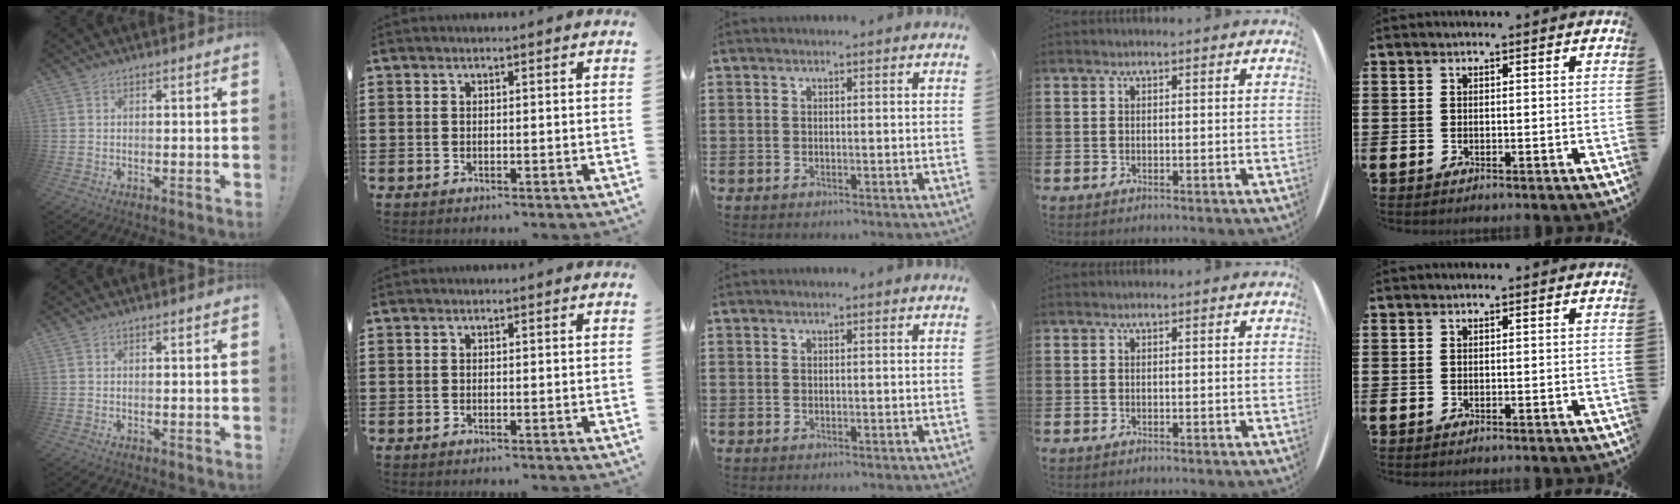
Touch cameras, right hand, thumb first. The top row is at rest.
{}